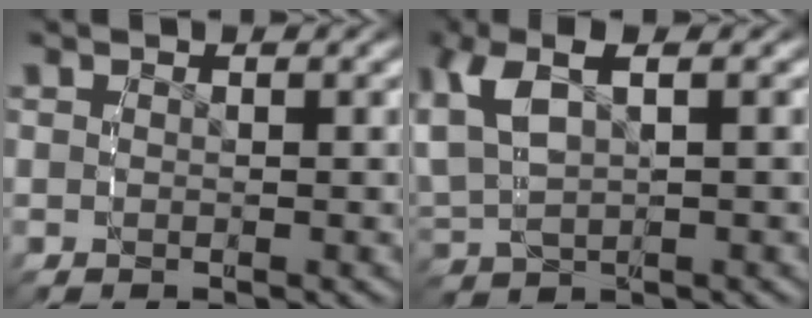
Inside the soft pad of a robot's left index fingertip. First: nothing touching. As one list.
[{"total": 6.4, "force": [1.6, 4.3, 4.5], "torque": [-0.113, -0.001, 0.035]}]